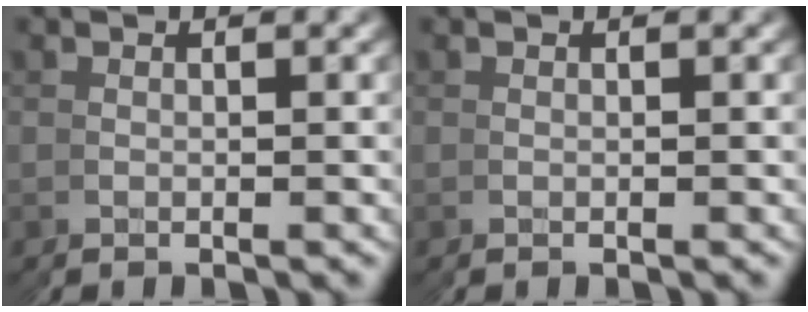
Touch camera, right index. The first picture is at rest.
{"total": 0.0}